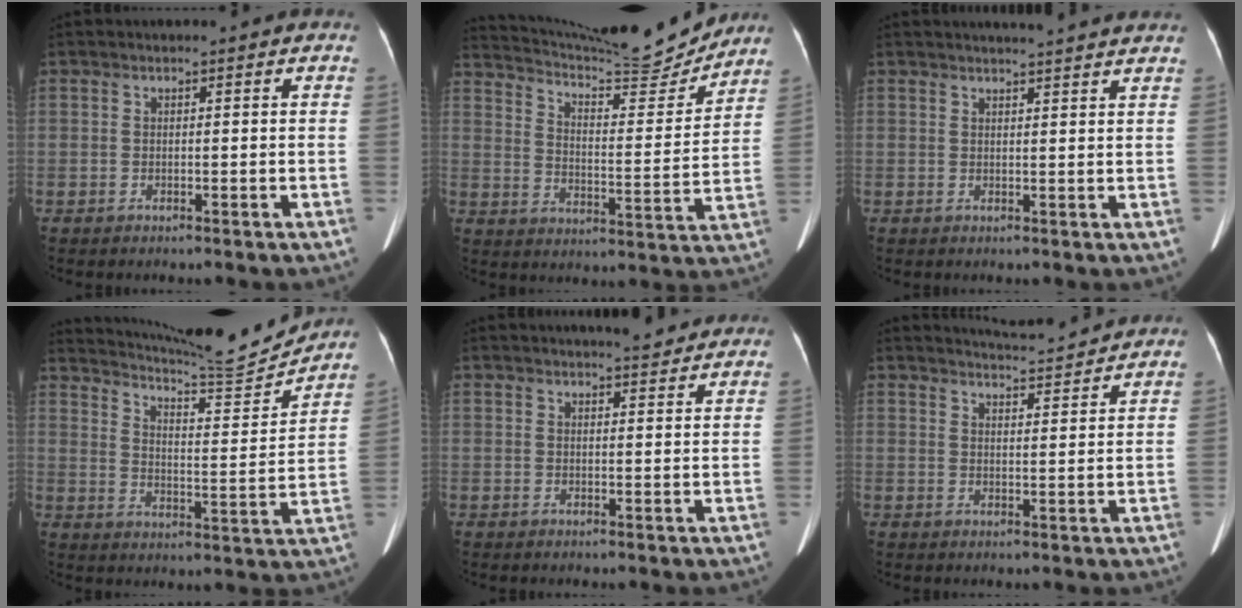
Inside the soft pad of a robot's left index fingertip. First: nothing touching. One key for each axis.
{"total": 18.6, "fx": 17.7, "fy": 1.0, "fz": 5.8, "tx": -0.108, "ty": -0.038, "tz": 0.255}
{"total": 8.6, "fx": 8.0, "fy": -0.3, "fz": 3.0, "tx": -0.041, "ty": 0.013, "tz": 0.084}
{"total": 15.7, "fx": 15.3, "fy": -0.4, "fz": 3.6, "tx": -0.076, "ty": -0.047, "tz": 0.217}
{"total": 4.2, "fx": 3.9, "fy": 0.5, "fz": 1.3, "tx": -0.023, "ty": -0.002, "tz": 0.047}
{"total": 5.7, "fx": 5.7, "fy": -0.1, "fz": 0.4, "tx": -0.020, "ty": 0.001, "tz": 0.079}